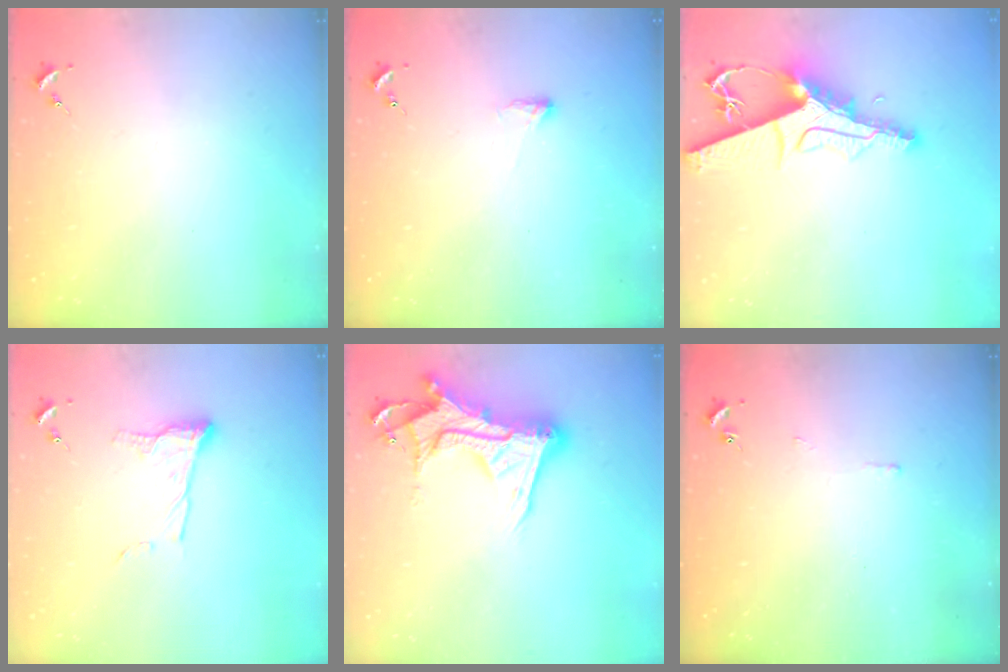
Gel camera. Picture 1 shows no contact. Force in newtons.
{"total": 2.3, "press": 2.2, "slide": 0.8}
{"total": 13.2, "press": 13.1, "slide": 1.4}
{"total": 9.5, "press": 9.5, "slide": 0.5}
{"total": 19.7, "press": 19.6, "slide": 1.3}
{"total": 2.5, "press": 2.5, "slide": 0.5}